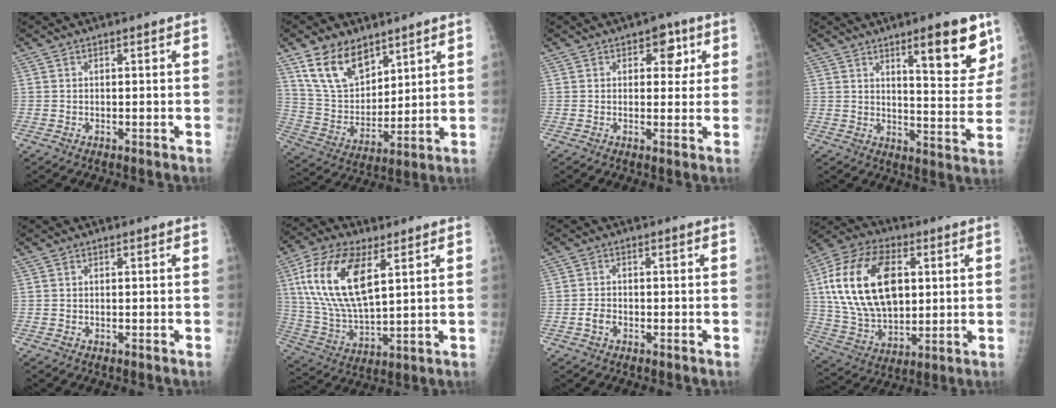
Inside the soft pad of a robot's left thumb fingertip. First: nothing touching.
{"total": 14.3, "force": [9.1, 8.5, 7.0], "torque": [-0.095, -0.047, 0.184]}
{"total": 5.4, "force": [2.1, 3.6, 3.4], "torque": [-0.006, -0.004, 0.020]}
{"total": 13.4, "force": [8.0, 3.4, 10.2], "torque": [-0.107, -0.051, 0.115]}
{"total": 0.0}
{"total": 18.1, "force": [6.7, 8.2, 14.7], "torque": [-0.283, -0.018, 0.131]}
{"total": 2.5, "force": [-1.0, 1.8, 1.5], "torque": [-0.023, 0.008, -0.018]}
{"total": 23.1, "force": [5.0, 14.2, 17.5], "torque": [-0.309, -0.005, 0.092]}